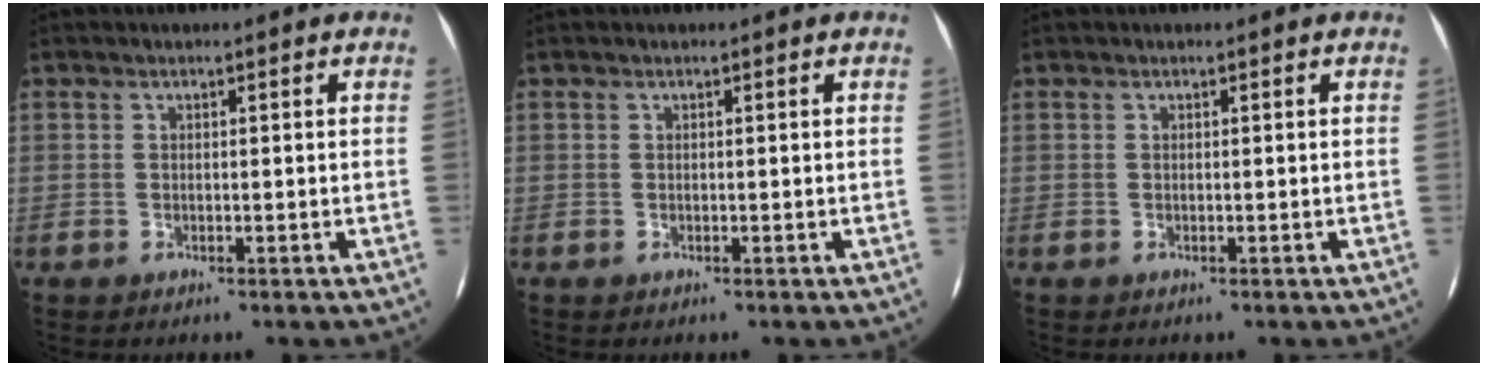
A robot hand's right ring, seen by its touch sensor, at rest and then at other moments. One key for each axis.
{"total": 0.0}
{"total": 0.0}